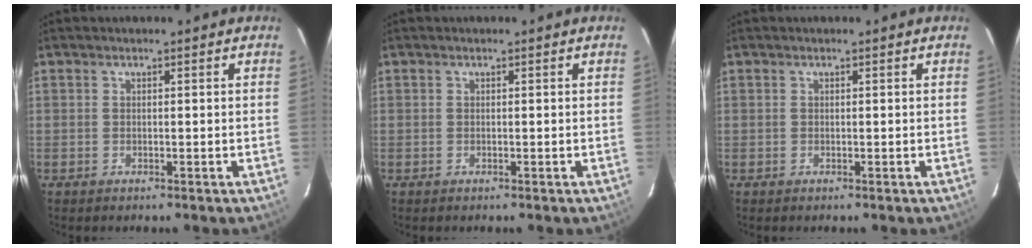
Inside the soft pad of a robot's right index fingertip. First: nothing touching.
{"total": 0.0}
{"total": 0.0}